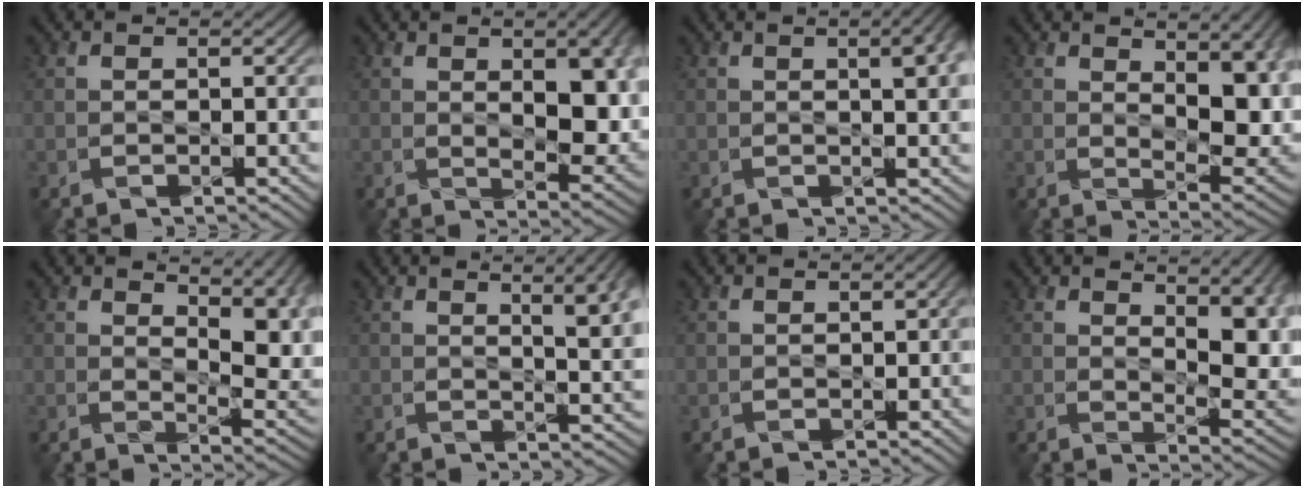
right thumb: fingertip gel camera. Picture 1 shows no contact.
{"total": 10.4, "force": [1.4, 4.6, 9.2], "torque": [-0.136, -0.007, 0.031]}
{"total": 4.5, "force": [1.3, 1.4, 4.1], "torque": [-0.042, 0.008, 0.013]}
{"total": 11.2, "force": [3.6, 4.6, 9.6], "torque": [-0.150, -0.011, 0.063]}
{"total": 11.1, "force": [5.8, 3.8, 8.7], "torque": [-0.137, -0.002, 0.085]}
{"total": 8.6, "force": [3.4, 2.7, 7.4], "torque": [-0.077, 0.018, 0.041]}
{"total": 1.0, "force": [-0.2, 0.6, 0.8], "torque": [-0.011, -0.003, 0.000]}
{"total": 10.8, "force": [4.4, 4.0, 8.9], "torque": [-0.135, -0.006, 0.070]}